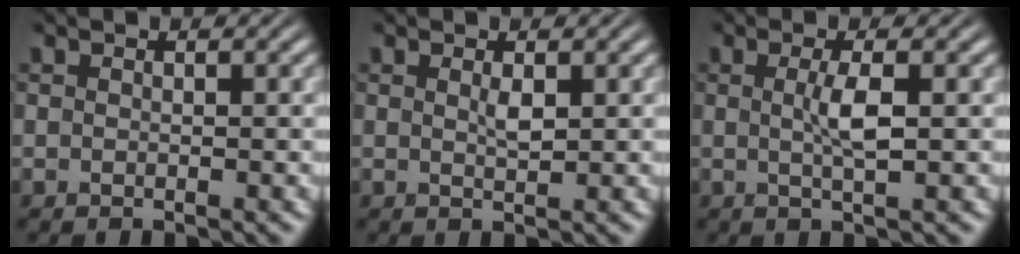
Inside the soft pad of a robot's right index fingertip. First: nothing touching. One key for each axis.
{"total": 1.2, "fx": 0.7, "fy": -0.4, "fz": 1.0, "tx": -0.015, "ty": -0.011, "tz": 0.015}
{"total": 2.3, "fx": 0.3, "fy": -0.3, "fz": 2.2, "tx": -0.043, "ty": -0.009, "tz": 0.009}